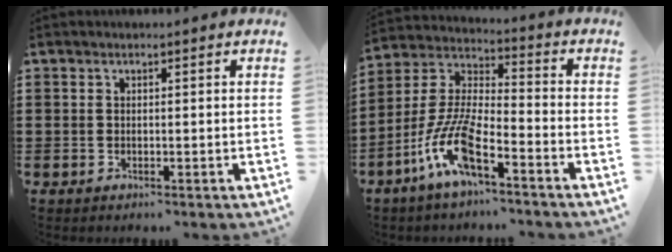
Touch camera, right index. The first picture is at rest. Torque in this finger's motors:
{"motor_torque": [1.50, 0.64, 0.51, 0.21]}